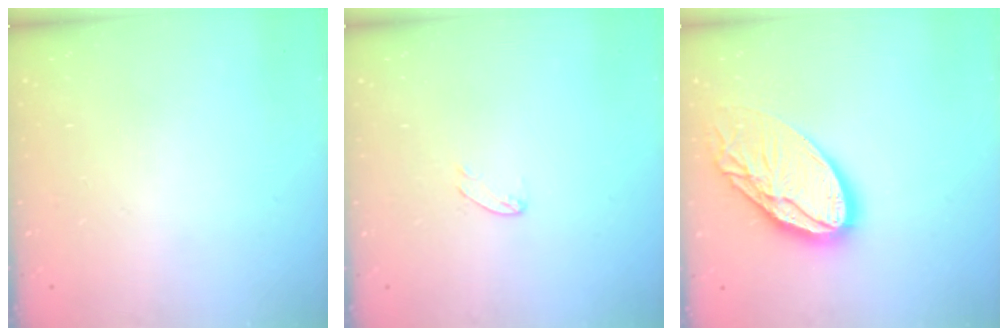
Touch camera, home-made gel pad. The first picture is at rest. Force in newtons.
{"total": 5.5, "press": 5.5, "slide": 0.3}
{"total": 18.1, "press": 18.0, "slide": 1.5}